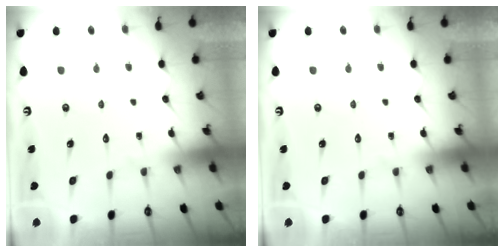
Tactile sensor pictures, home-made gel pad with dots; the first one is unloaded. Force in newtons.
{"total": 0.0}